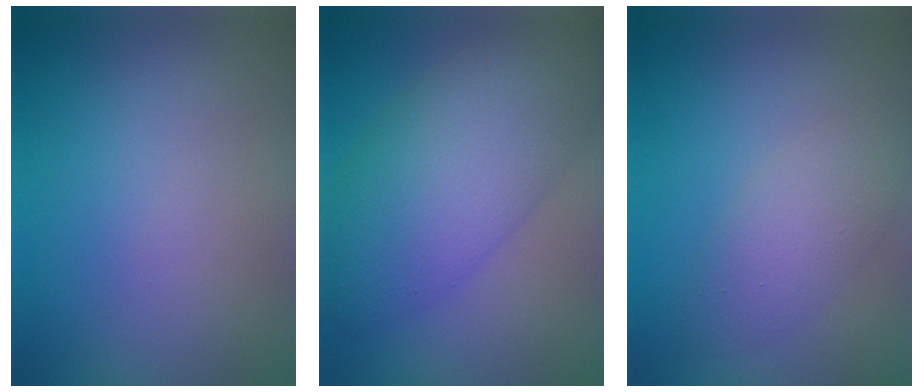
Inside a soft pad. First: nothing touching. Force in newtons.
{"total": 9.1, "press": 9.1, "slide": 0.2}
{"total": 3.5, "press": 3.5, "slide": 0.2}